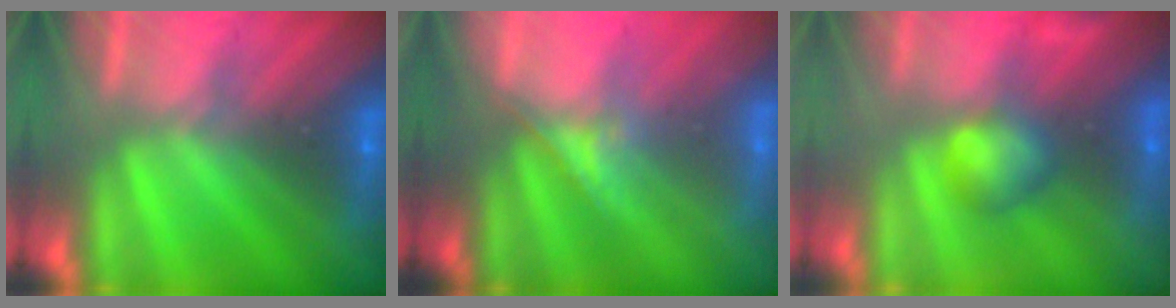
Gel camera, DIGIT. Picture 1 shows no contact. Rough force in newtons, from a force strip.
{"total": 1.8}
{"total": 2.7}